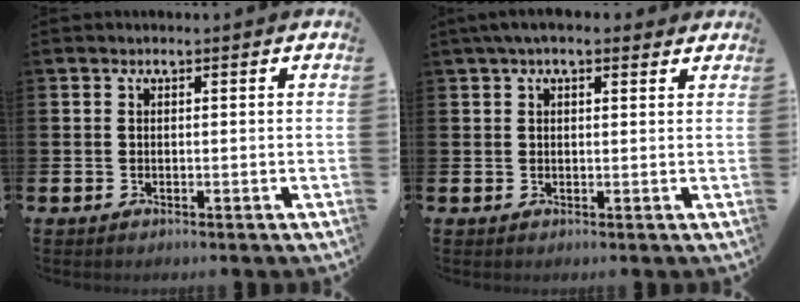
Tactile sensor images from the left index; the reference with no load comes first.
{"total": 2.8, "force": [2.2, 0.9, 1.5], "torque": [-0.031, 0.003, 0.039]}